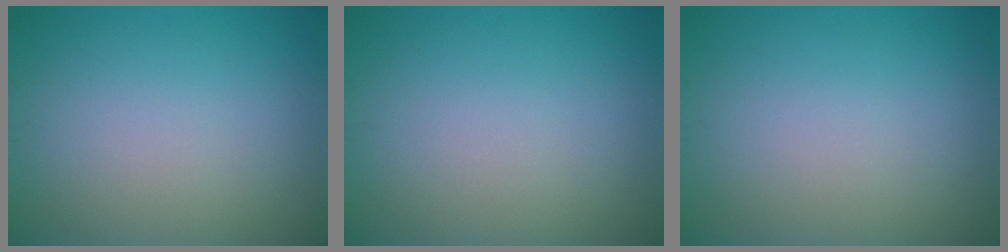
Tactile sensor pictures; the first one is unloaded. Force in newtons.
{"total": 0.0}
{"total": 0.0}